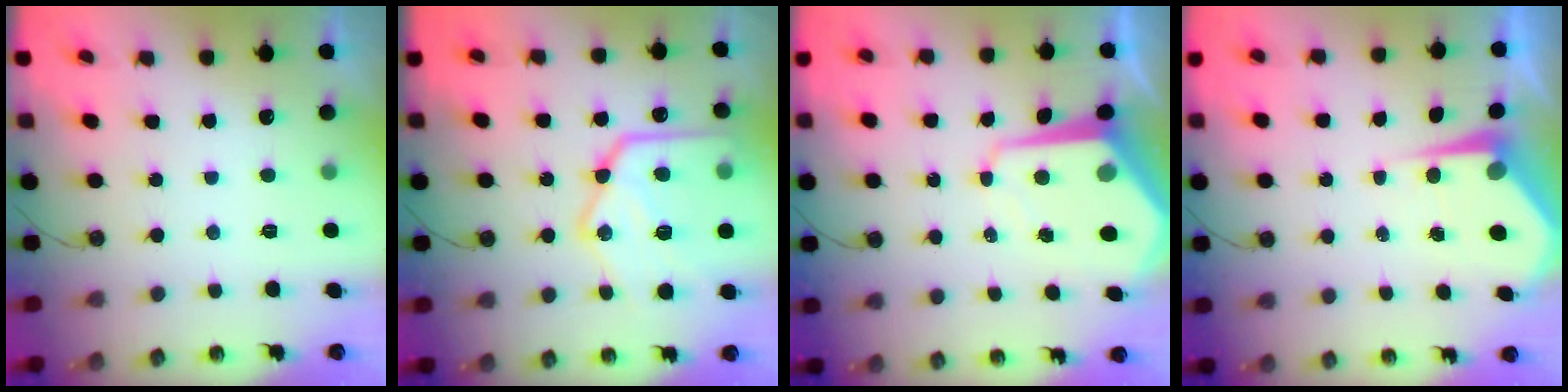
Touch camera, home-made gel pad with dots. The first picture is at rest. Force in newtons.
{"total": 24.7, "press": 24.6, "slide": 2.1}
{"total": 10.2, "press": 10.2, "slide": 0.8}
{"total": 6.0, "press": 5.9, "slide": 0.7}